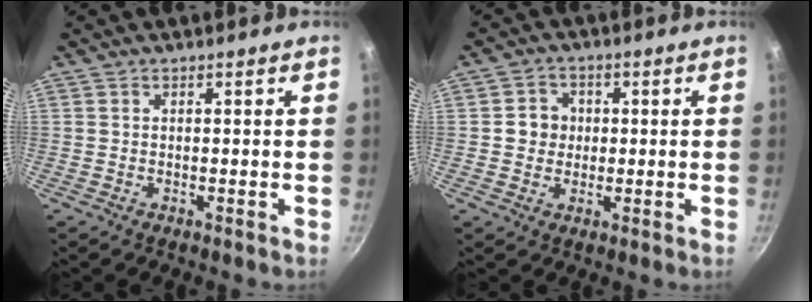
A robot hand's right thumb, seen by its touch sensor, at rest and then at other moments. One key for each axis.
{"total": 4.7, "fx": 0.2, "fy": 4.3, "fz": 1.7, "tx": 0.002, "ty": 0.005, "tz": -0.003}